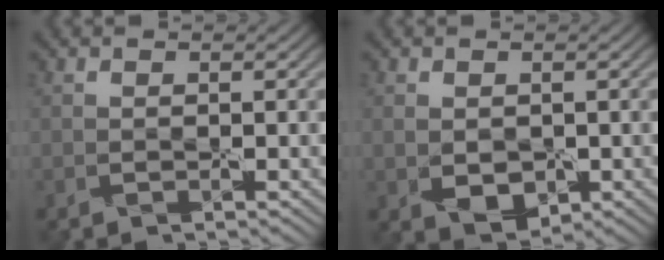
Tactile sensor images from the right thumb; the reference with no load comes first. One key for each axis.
{"total": 3.3, "fx": -0.3, "fy": 2.5, "fz": 2.2, "tx": -0.055, "ty": -0.014, "tz": 0.002}